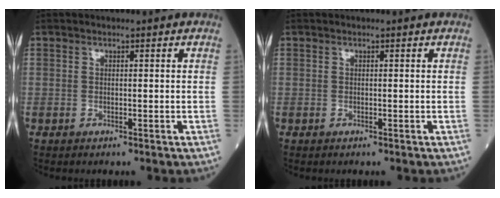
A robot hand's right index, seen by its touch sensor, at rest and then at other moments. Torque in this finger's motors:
{"motor_torque": [-0.24, 0.02, 0.04, 0.01]}